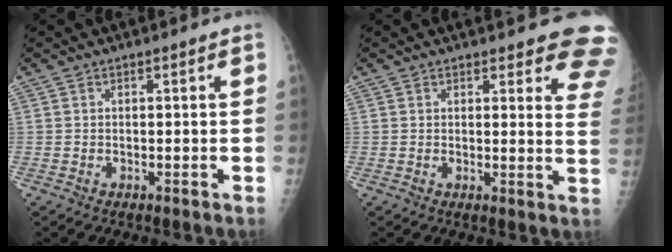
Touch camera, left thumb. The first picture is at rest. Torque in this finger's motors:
{"motor_torque": [3.30, 1.70, 1.25, -0.63, 0.19]}